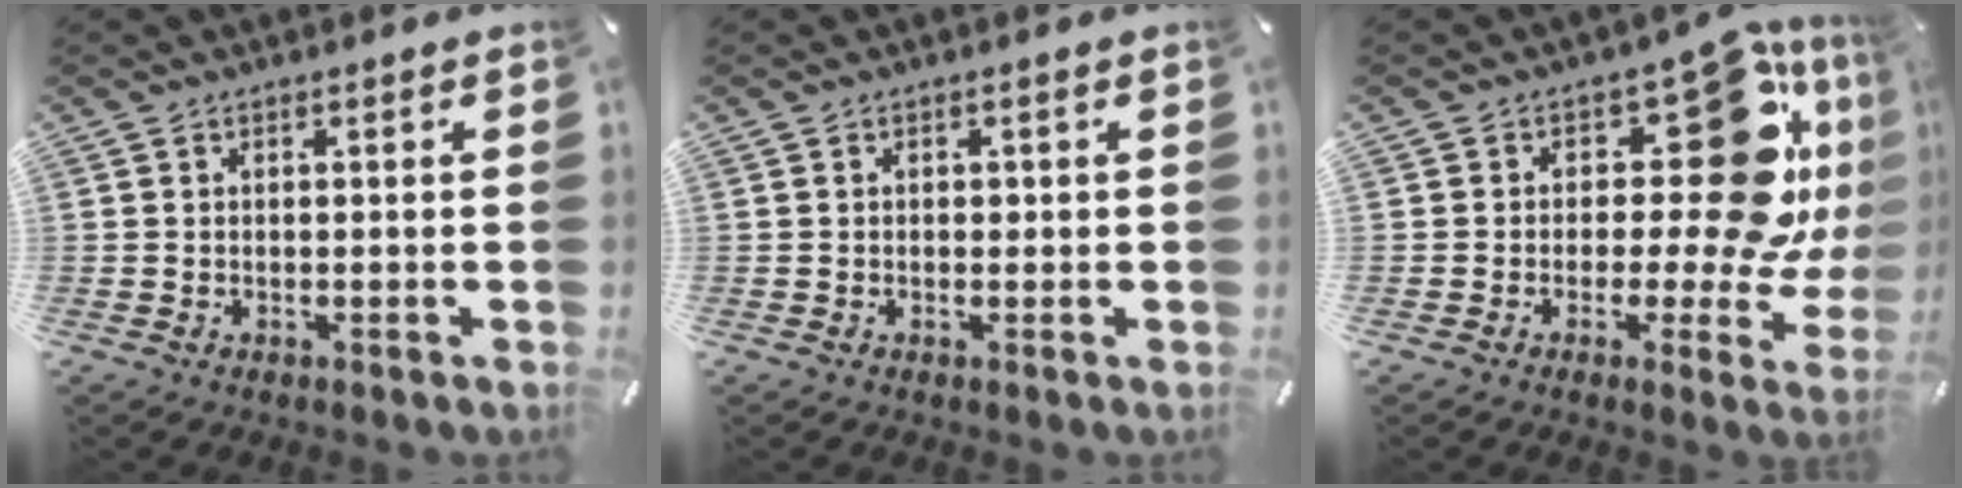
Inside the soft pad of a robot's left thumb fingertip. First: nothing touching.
{"total": 0.9, "force": [0.0, 0.8, 0.3], "torque": [-0.007, 0.005, -0.003]}
{"total": 22.6, "force": [6.0, 11.2, 18.7], "torque": [-0.247, -0.050, 0.102]}